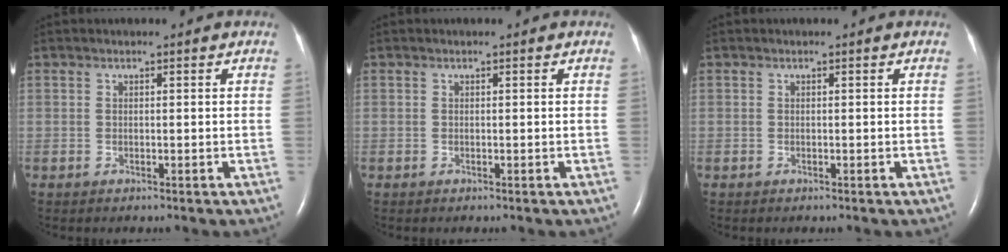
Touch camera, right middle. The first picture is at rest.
{"total": 0.0}
{"total": 0.0}